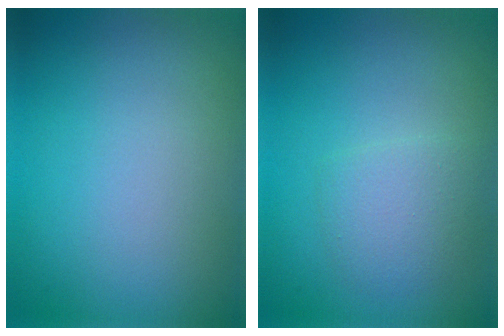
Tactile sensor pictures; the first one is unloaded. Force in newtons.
{"total": 2.3, "press": 2.3, "slide": 0.0}